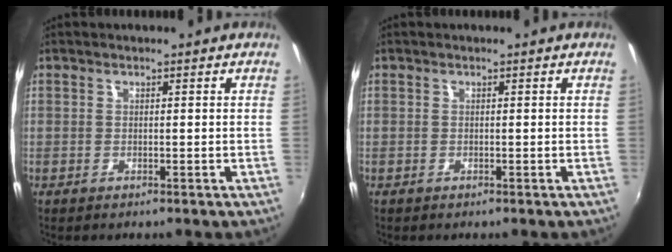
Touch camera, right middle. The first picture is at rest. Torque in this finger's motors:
{"motor_torque": [-0.27, -0.24, -0.06, 0.00]}